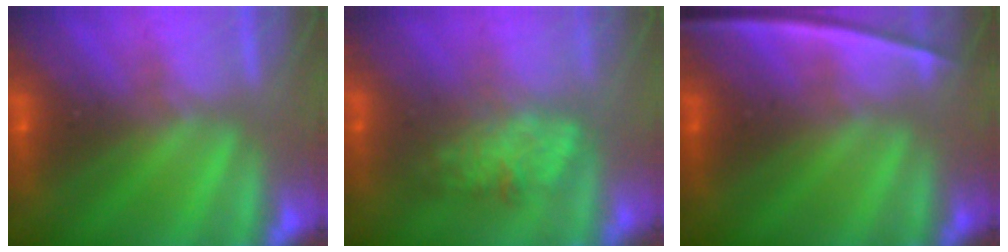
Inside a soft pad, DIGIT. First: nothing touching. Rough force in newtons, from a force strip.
{"total": 2.7}
{"total": 2.3}